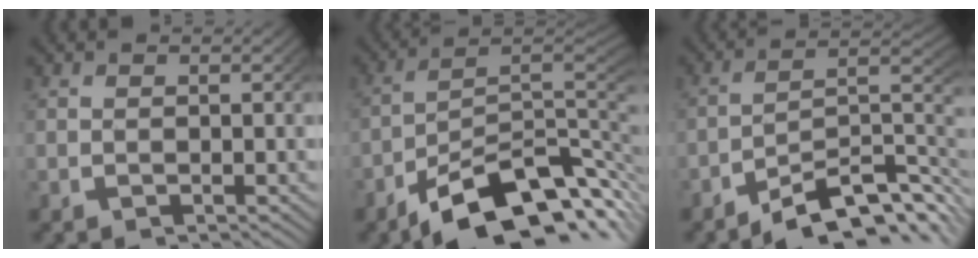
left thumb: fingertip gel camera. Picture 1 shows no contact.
{"total": 16.0, "force": [-6.1, 9.6, 11.3], "torque": [-0.178, -0.039, -0.081]}
{"total": 10.7, "force": [-4.9, 5.6, 7.6], "torque": [-0.116, -0.028, -0.063]}